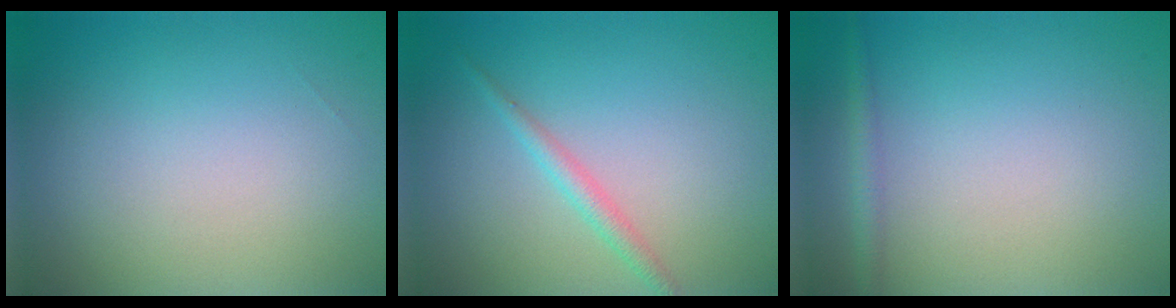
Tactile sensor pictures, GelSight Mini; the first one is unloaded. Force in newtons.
{"total": 1.5, "press": 1.5, "slide": 0.1}
{"total": 1.3, "press": 1.3, "slide": 0.1}